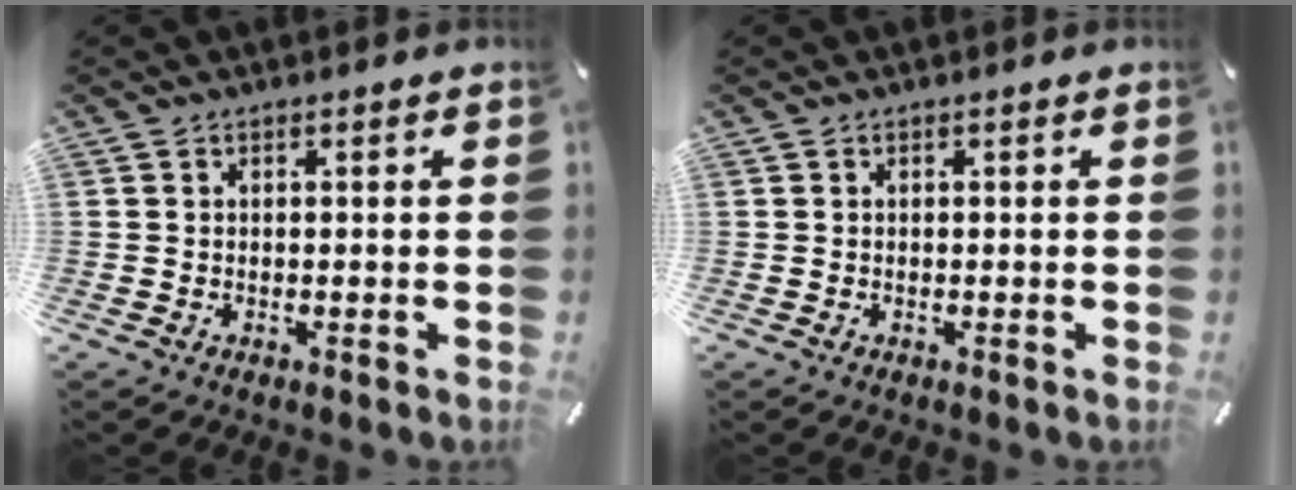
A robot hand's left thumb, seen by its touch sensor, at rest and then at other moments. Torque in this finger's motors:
{"motor_torque": [0.00, 0.00, 0.01, 0.01, 0.00]}